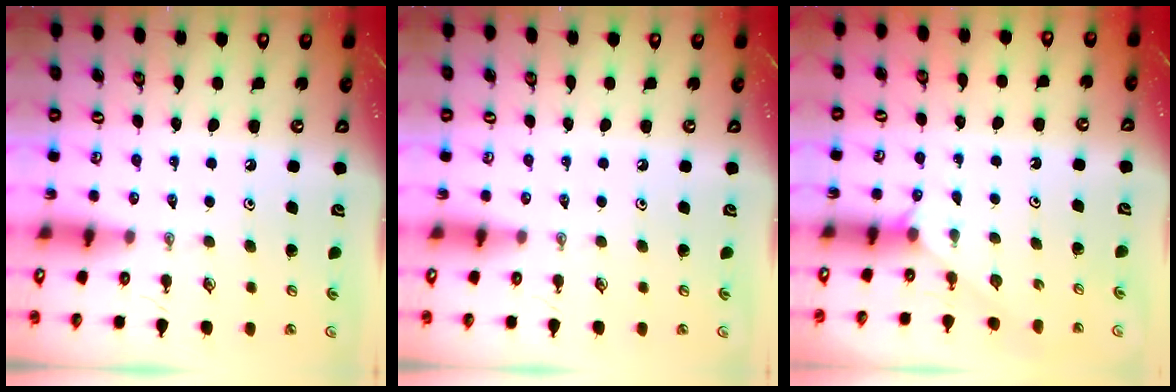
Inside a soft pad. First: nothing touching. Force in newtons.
{"total": 0.0}
{"total": 2.7, "press": 2.7, "slide": 0.3}